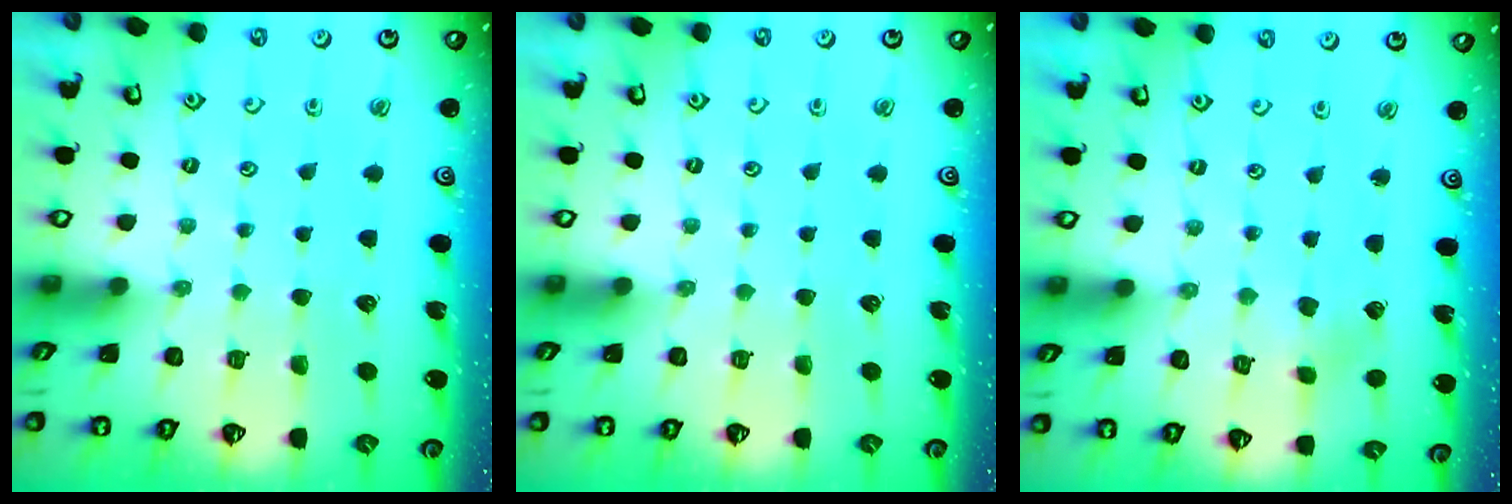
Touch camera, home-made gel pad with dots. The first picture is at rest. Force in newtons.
{"total": 0.0}
{"total": 1.4, "press": 1.4, "slide": 0.1}